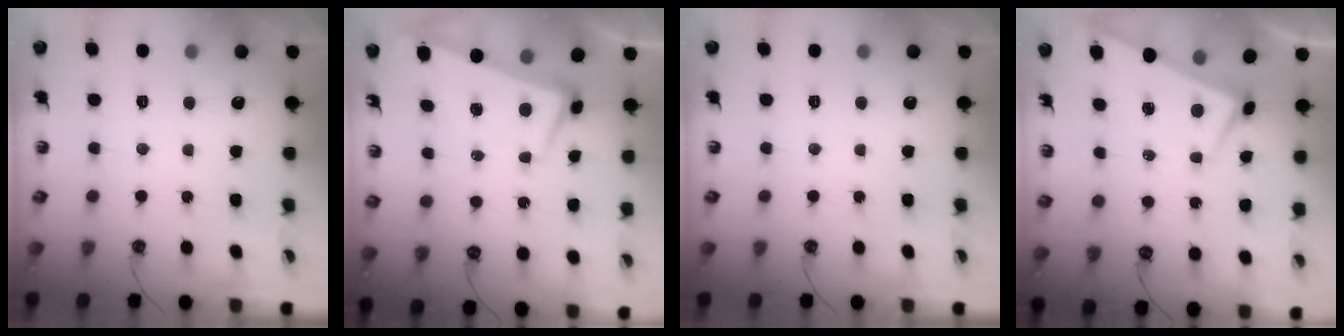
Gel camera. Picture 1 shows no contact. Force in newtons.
{"total": 2.3, "press": 1.5, "slide": 1.7}
{"total": 0.0}
{"total": 3.1, "press": 3.1, "slide": 0.1}